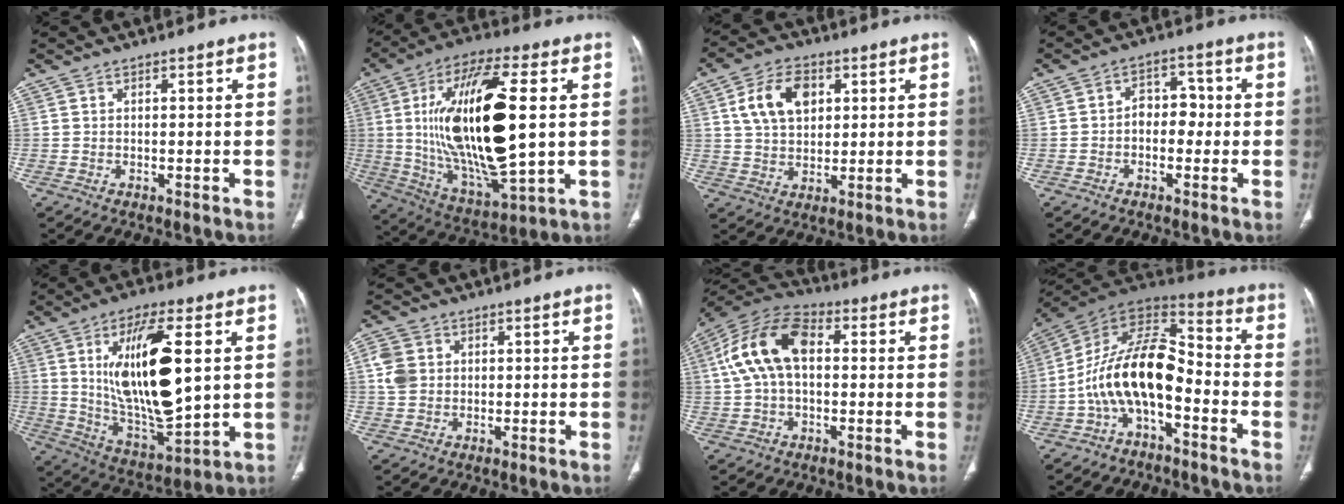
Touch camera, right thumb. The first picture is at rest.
{"total": 26.0, "force": [2.8, 8.8, 24.3], "torque": [-0.455, -0.011, 0.054]}
{"total": 10.6, "force": [3.4, 7.1, 7.1], "torque": [-0.109, -0.003, 0.063]}
{"total": 5.4, "force": [-0.6, 3.8, 3.7], "torque": [-0.024, 0.020, -0.018]}
{"total": 21.1, "force": [4.2, 7.6, 19.2], "torque": [-0.323, -0.025, 0.085]}
{"total": 4.8, "force": [0.6, 4.2, 2.2], "torque": [-0.037, 0.005, 0.009]}
{"total": 14.3, "force": [2.0, 8.6, 11.2], "torque": [-0.219, 0.038, 0.029]}
{"total": 16.0, "force": [-4.9, 8.0, 12.9], "torque": [-0.222, 0.082, -0.093]}